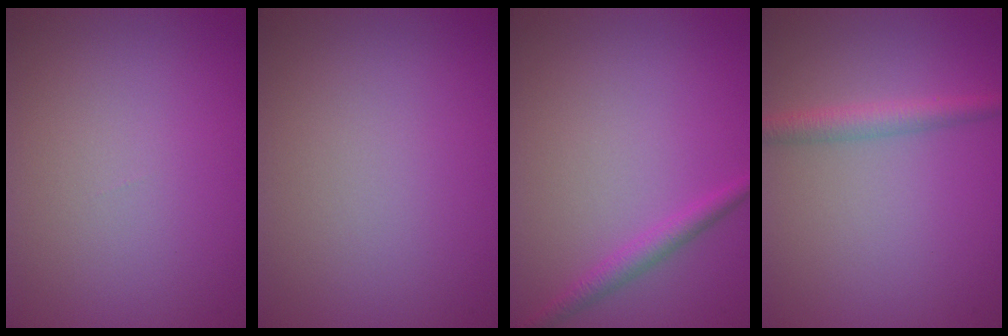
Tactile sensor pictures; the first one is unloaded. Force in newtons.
{"total": 0.0}
{"total": 1.8, "press": 1.8, "slide": 0.1}
{"total": 2.3, "press": 2.3, "slide": 0.1}